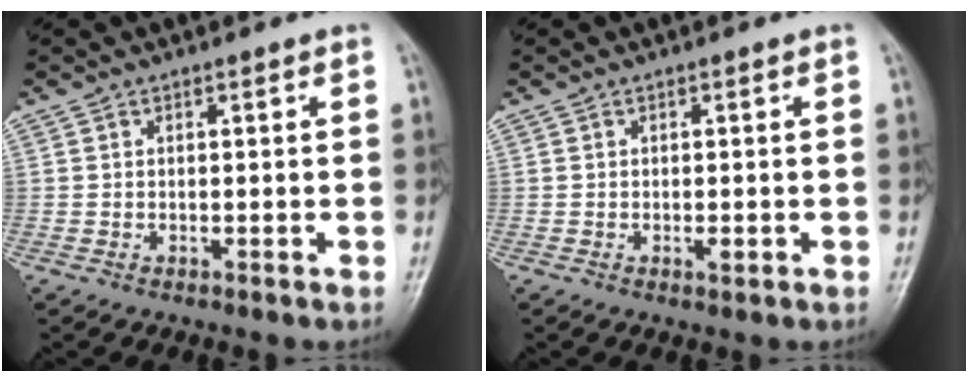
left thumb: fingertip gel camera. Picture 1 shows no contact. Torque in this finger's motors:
{"motor_torque": [-0.01, 0.01, 0.07, 0.01, 0.00]}